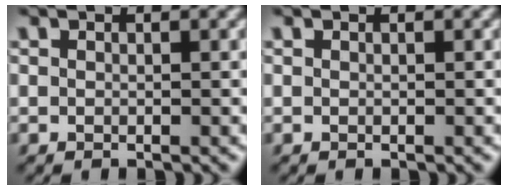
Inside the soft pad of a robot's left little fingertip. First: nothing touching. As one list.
[{"total": 0.0}]